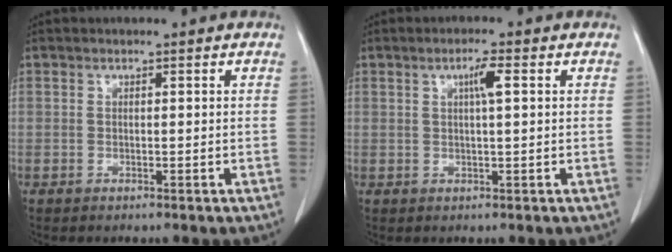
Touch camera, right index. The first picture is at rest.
{"total": 2.9, "force": [1.0, 0.2, 2.7], "torque": [-0.046, 0.001, 0.016]}